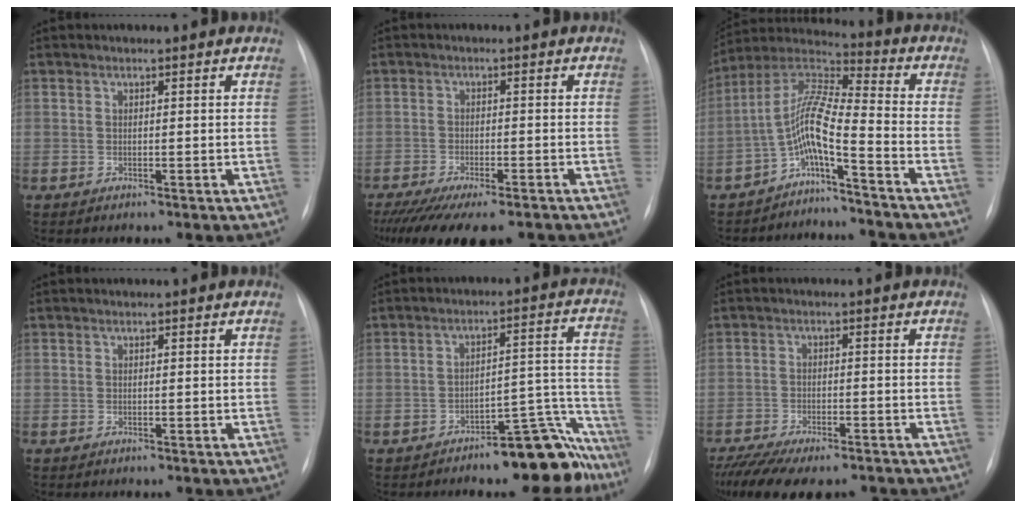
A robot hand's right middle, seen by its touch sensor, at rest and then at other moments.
{"total": 14.3, "force": [-11.3, 3.9, 7.9], "torque": [-0.153, -0.027, -0.165]}
{"total": 7.9, "force": [-4.5, 0.1, 6.5], "torque": [-0.132, 0.036, -0.091]}
{"total": 0.0}
{"total": 10.7, "force": [-9.0, 3.0, 5.0], "torque": [-0.012, 0.074, -0.132]}
{"total": 14.1, "force": [-11.2, 4.7, 7.2], "torque": [-0.149, -0.015, -0.164]}